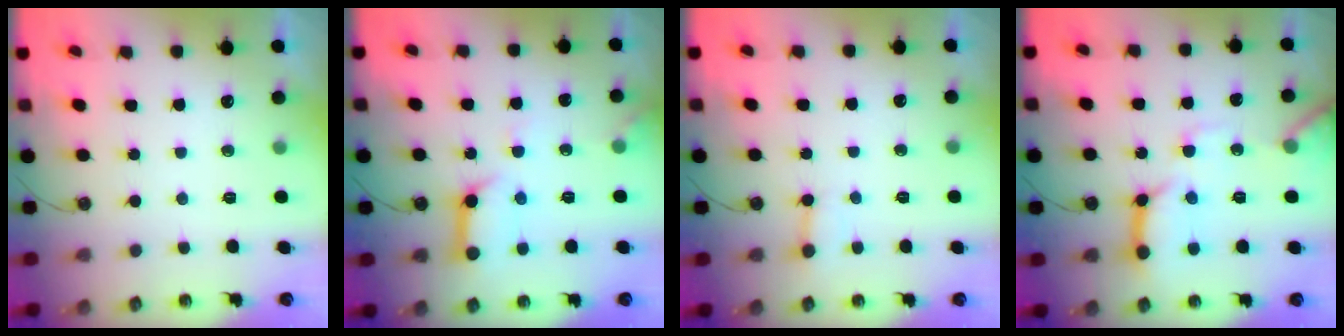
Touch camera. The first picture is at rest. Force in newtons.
{"total": 11.4, "press": 11.4, "slide": 1.2}
{"total": 2.6, "press": 2.6, "slide": 0.1}
{"total": 16.1, "press": 16.0, "slide": 1.8}